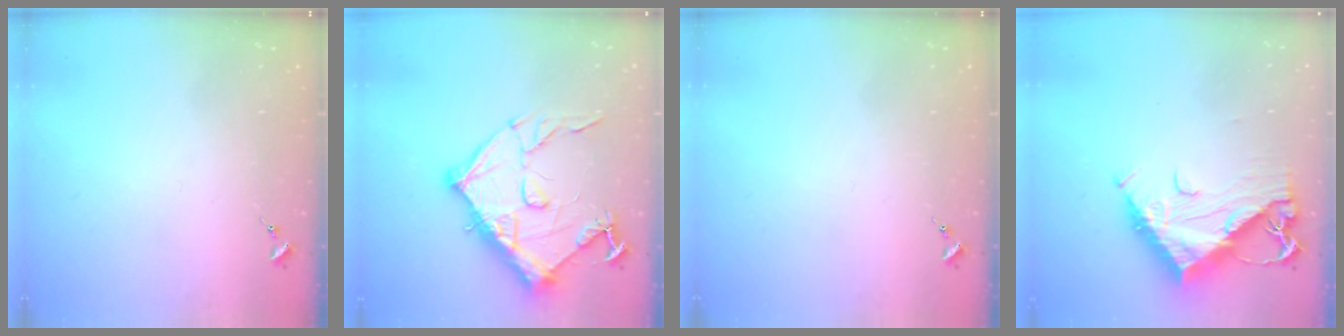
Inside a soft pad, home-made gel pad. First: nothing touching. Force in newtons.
{"total": 15.4, "press": 15.4, "slide": 1.0}
{"total": 0.0}
{"total": 13.6, "press": 13.6, "slide": 1.1}